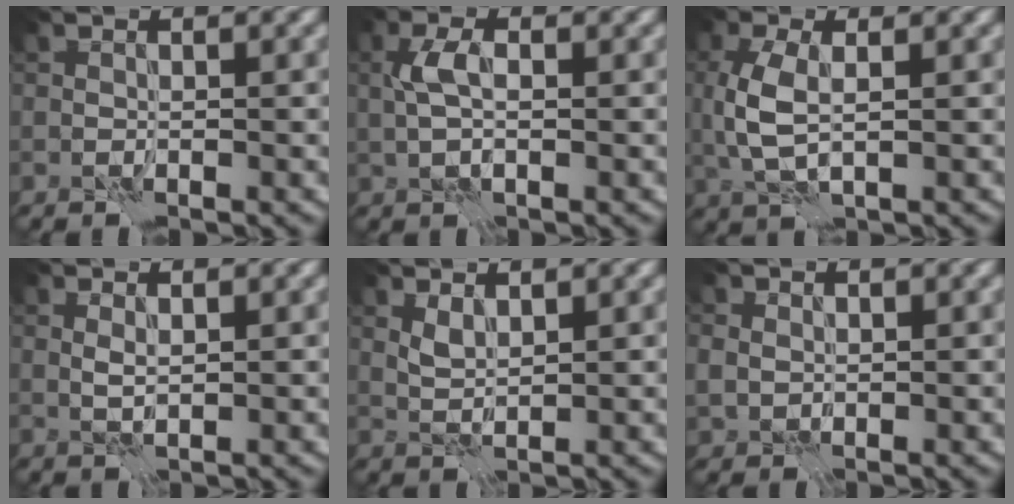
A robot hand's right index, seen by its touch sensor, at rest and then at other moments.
{"total": 2.2, "force": [0.4, 1.1, 1.9], "torque": [-0.041, 0.003, 0.005]}
{"total": 4.2, "force": [0.6, 2.2, 3.5], "torque": [-0.091, -0.001, 0.013]}
{"total": 0.8, "force": [0.6, 0.3, 0.5], "torque": [-0.013, -0.002, 0.011]}
{"total": 1.5, "force": [1.2, 0.5, 0.7], "torque": [-0.022, -0.003, 0.028]}
{"total": 1.7, "force": [0.6, 1.6, 0.4], "torque": [-0.007, -0.004, 0.012]}